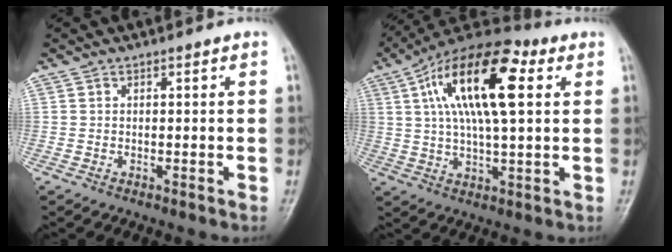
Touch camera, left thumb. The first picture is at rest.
{"total": 19.6, "force": [5.6, 7.7, 17.1], "torque": [-0.287, 0.014, 0.085]}